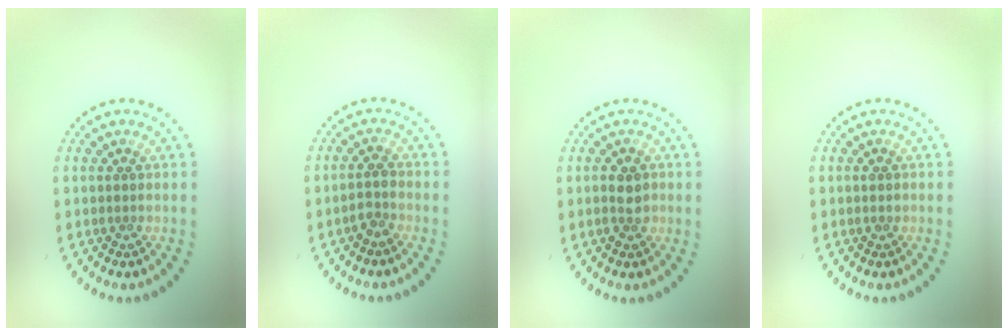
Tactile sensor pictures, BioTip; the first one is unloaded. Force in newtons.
{"total": 1.4, "press": 1.2, "slide": 0.7}
{"total": 1.9, "press": 1.8, "slide": 0.5}
{"total": 0.8, "press": 0.7, "slide": 0.1}